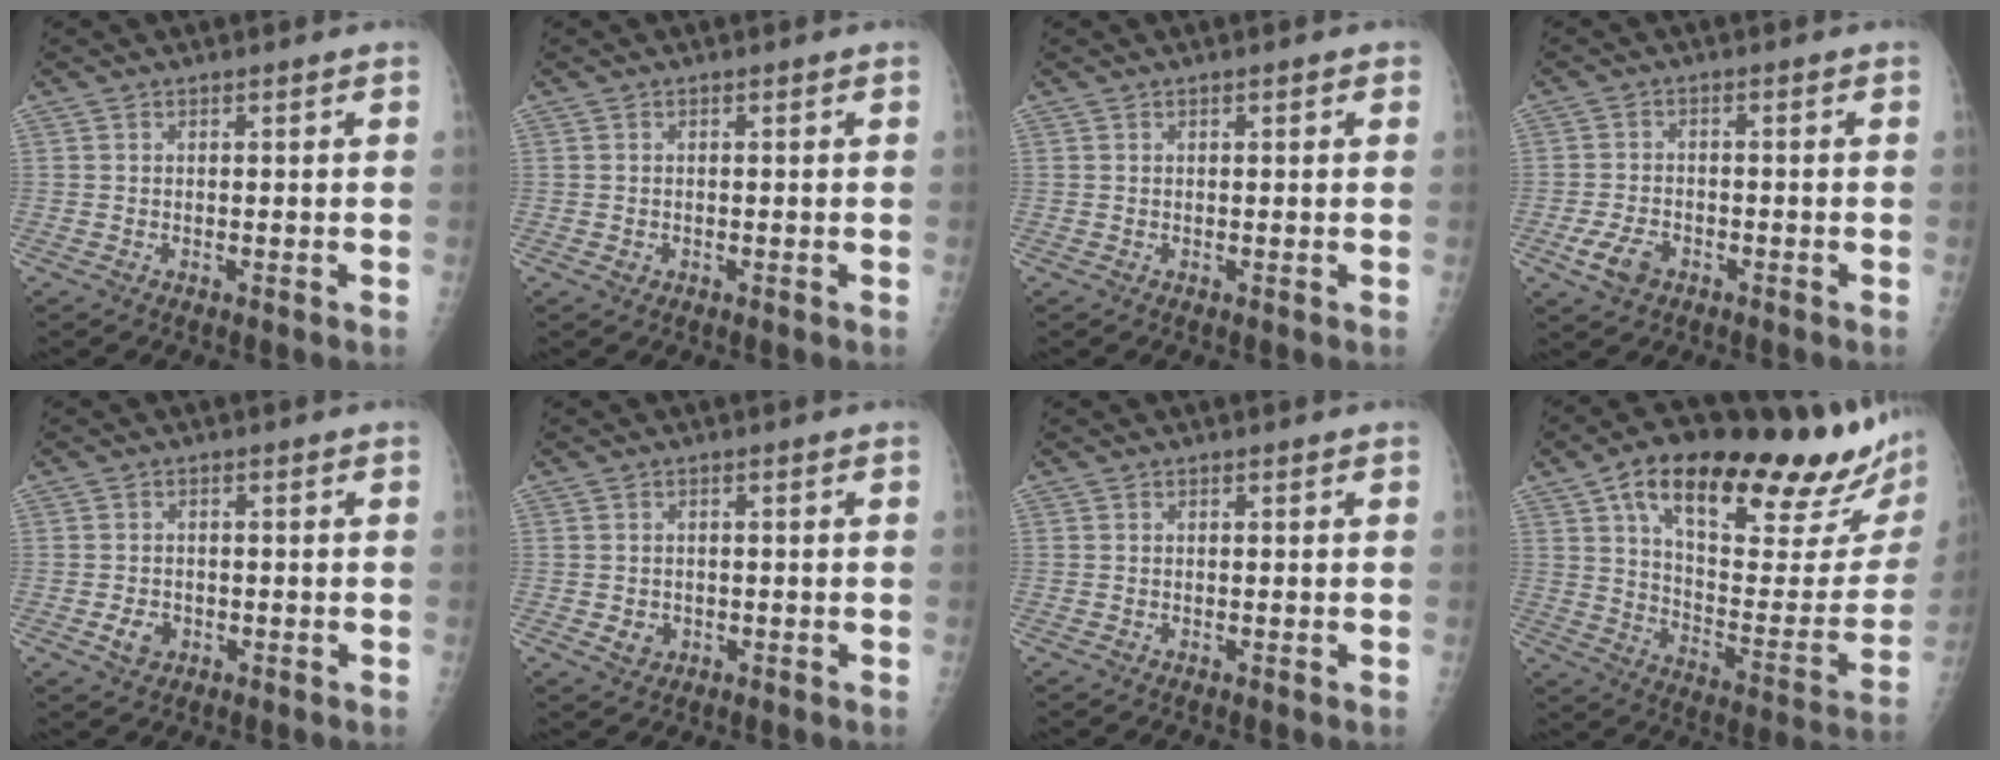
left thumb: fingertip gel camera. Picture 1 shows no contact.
{"total": 0.8, "force": [-0.3, 0.7, 0.0], "torque": [0.002, 0.001, -0.004]}
{"total": 1.1, "force": [0.5, 0.4, 0.9], "torque": [-0.011, 0.002, 0.005]}
{"total": 5.0, "force": [-2.6, 3.3, 2.7], "torque": [-0.051, 0.007, -0.045]}
{"total": 3.1, "force": [-1.1, 2.5, 1.5], "torque": [-0.019, 0.001, -0.015]}
{"total": 2.5, "force": [-0.6, 2.3, 0.9], "torque": [-0.004, 0.001, -0.002]}
{"total": 0.0}
{"total": 32.6, "force": [20.6, 9.9, 23.2], "torque": [-0.313, -0.047, 0.312]}